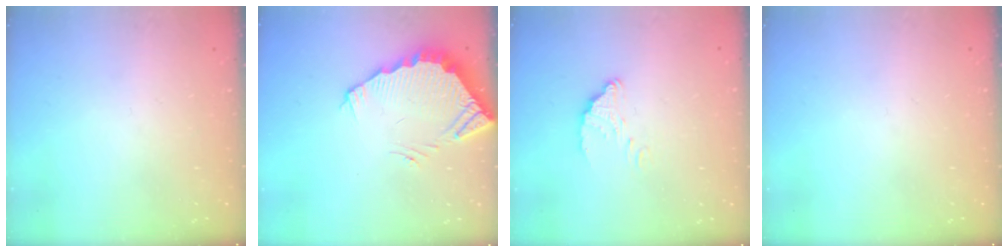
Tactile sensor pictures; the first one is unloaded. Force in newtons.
{"total": 3.7, "press": 3.7, "slide": 0.3}
{"total": 4.3, "press": 4.3, "slide": 0.1}
{"total": 0.0}